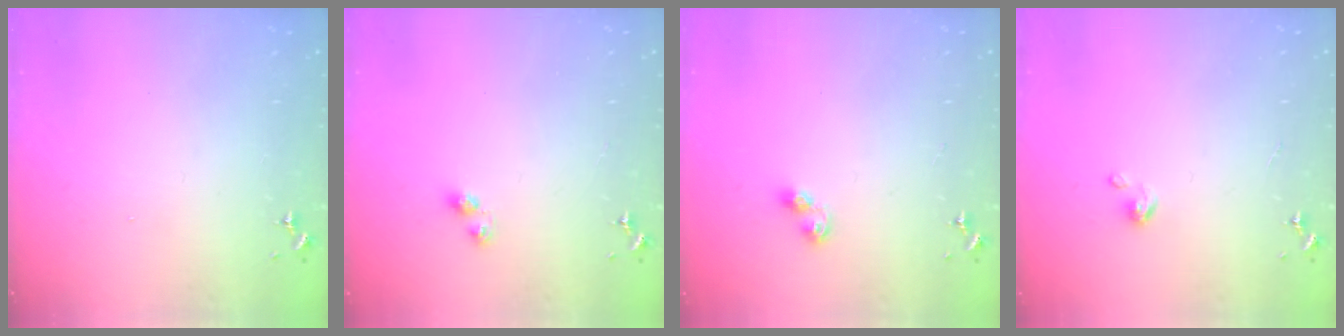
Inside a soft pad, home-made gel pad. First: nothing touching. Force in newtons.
{"total": 4.3, "press": 4.1, "slide": 1.2}
{"total": 4.6, "press": 4.6, "slide": 0.5}
{"total": 2.7, "press": 2.7, "slide": 0.2}